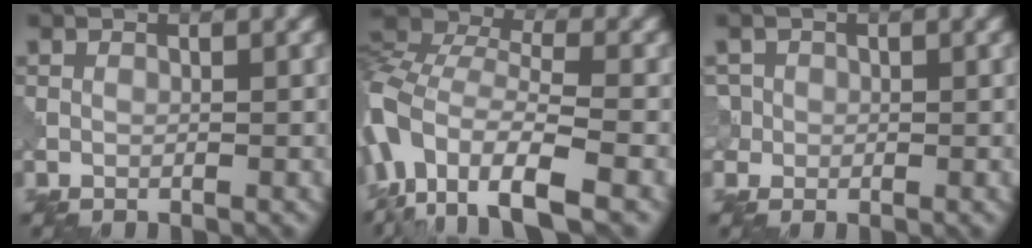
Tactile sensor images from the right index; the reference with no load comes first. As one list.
[{"total": 11.6, "force": [-6.1, 5.4, 8.2], "torque": [-0.162, -0.009, -0.126]}, {"total": 2.0, "force": [0.1, 1.9, 0.5], "torque": [-0.008, 0.006, -0.001]}]